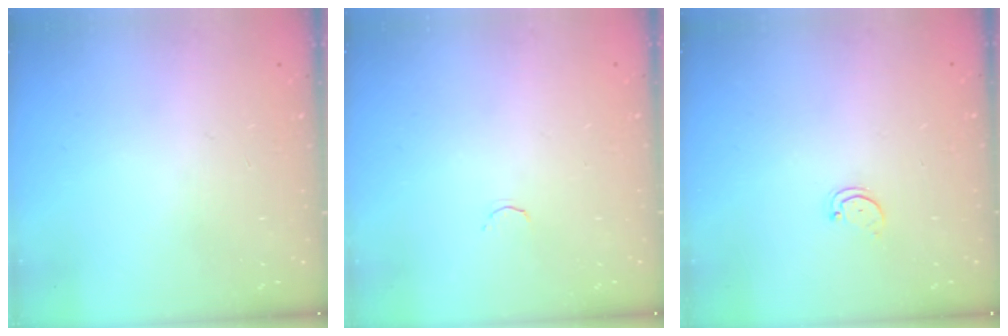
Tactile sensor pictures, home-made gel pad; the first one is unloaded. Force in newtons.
{"total": 1.7, "press": 1.6, "slide": 0.5}
{"total": 1.5, "press": 1.5, "slide": 0.3}